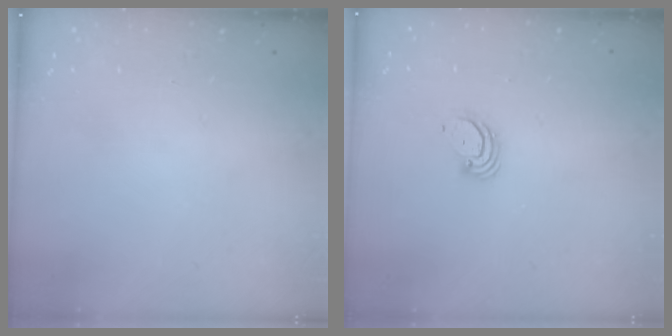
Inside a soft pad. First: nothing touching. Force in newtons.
{"total": 3.8, "press": 3.8, "slide": 0.3}